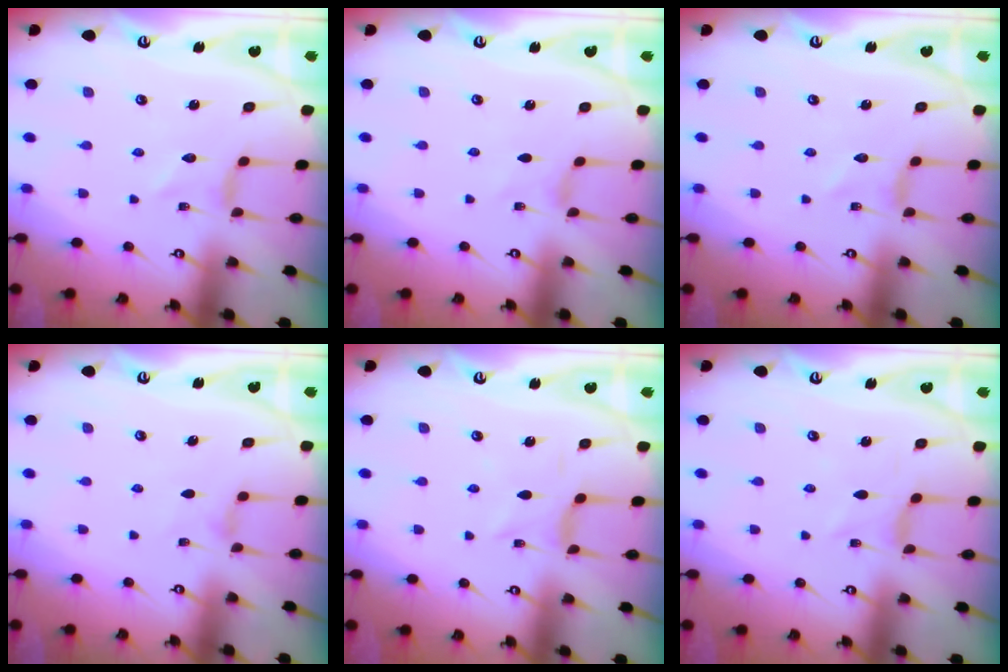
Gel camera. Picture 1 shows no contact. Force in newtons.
{"total": 0.0}
{"total": 0.0}
{"total": 2.6, "press": 2.6, "slide": 0.5}
{"total": 2.9, "press": 2.8, "slide": 0.7}
{"total": 1.1, "press": 1.0, "slide": 0.4}